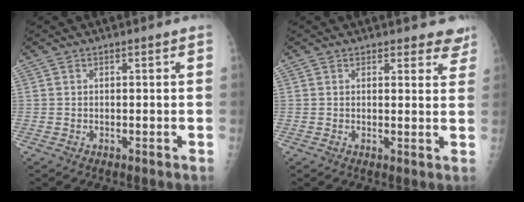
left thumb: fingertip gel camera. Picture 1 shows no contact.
{"total": 5.3, "force": [4.7, 2.2, 1.1], "torque": [0.026, -0.026, 0.039]}